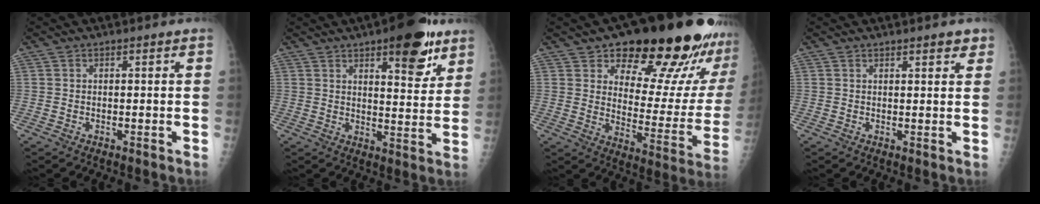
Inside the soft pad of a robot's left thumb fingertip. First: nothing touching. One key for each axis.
{"total": 13.2, "fx": 7.9, "fy": 4.8, "fz": 9.5, "tx": -0.091, "ty": -0.040, "tz": 0.107}
{"total": 24.1, "fx": 17.1, "fy": 8.4, "fz": 14.8, "tx": -0.154, "ty": -0.100, "tz": 0.231}
{"total": 2.6, "fx": 2.0, "fy": 0.8, "fz": 1.5, "tx": -0.007, "ty": -0.009, "tz": 0.023}